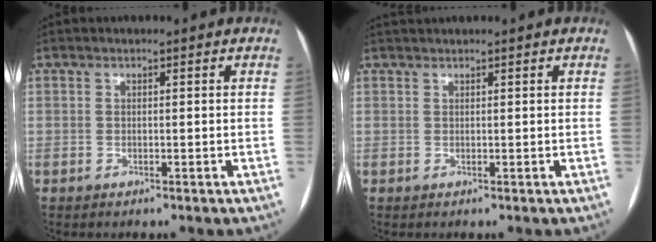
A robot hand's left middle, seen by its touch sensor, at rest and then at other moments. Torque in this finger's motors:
{"motor_torque": [0.17, -0.41, -0.04, -0.02]}